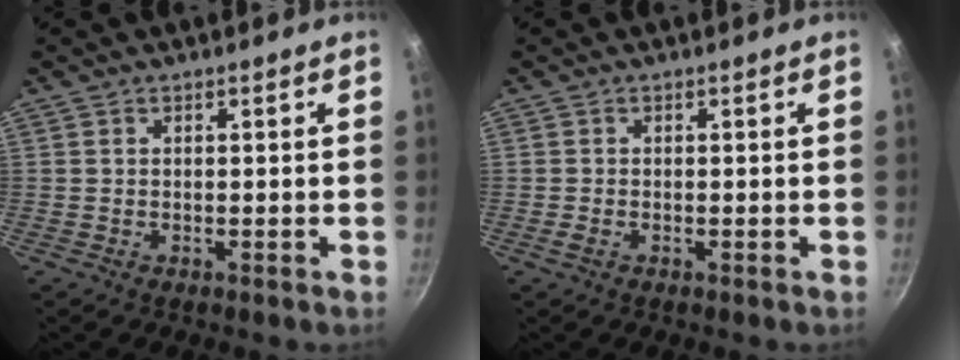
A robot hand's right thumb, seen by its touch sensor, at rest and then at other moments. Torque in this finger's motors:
{"motor_torque": [-0.01, -0.36, -0.26, 0.26, 0.00]}